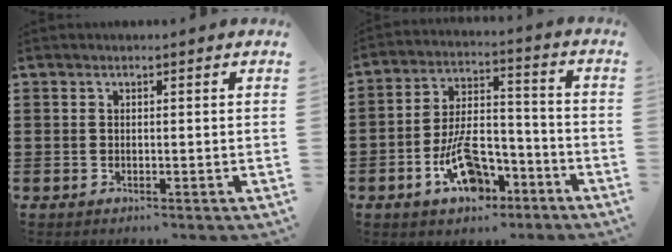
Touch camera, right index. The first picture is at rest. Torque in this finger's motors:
{"motor_torque": [2.14, 0.00, 0.57, 0.11]}